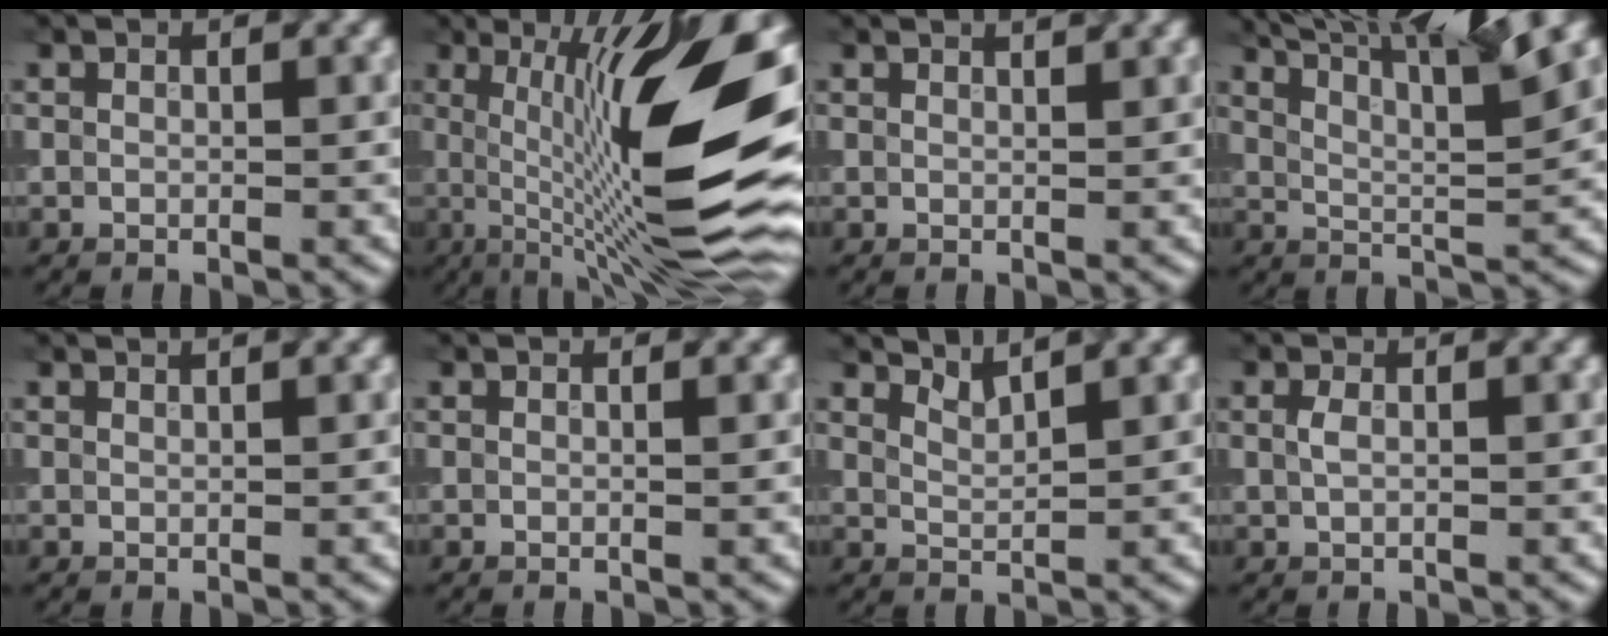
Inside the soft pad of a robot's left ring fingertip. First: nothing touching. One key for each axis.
{"total": 17.9, "fx": -0.1, "fy": 4.7, "fz": 17.3, "tx": -0.238, "ty": 0.027, "tz": -0.003}
{"total": 1.9, "fx": 1.5, "fy": 0.7, "fz": 1.1, "tx": 0.002, "ty": 0.009, "tz": -0.006}
{"total": 12.3, "fx": 8.7, "fy": 3.0, "fz": 8.1, "tx": -0.114, "ty": 0.034, "tz": 0.090}
{"total": 1.3, "fx": 1.0, "fy": 0.5, "fz": 0.7, "tx": 0.000, "ty": 0.003, "tz": 0.000}
{"total": 0.7, "fx": 0.2, "fy": 0.4, "fz": 0.6, "tx": -0.001, "ty": -0.001, "tz": -0.004}
{"total": 1.8, "fx": 1.6, "fy": 0.3, "fz": 0.8, "tx": -0.014, "ty": 0.001, "tz": 0.031}
{"total": 1.0, "fx": 0.1, "fy": 0.4, "fz": 0.9, "tx": -0.022, "ty": 0.001, "tz": 0.002}